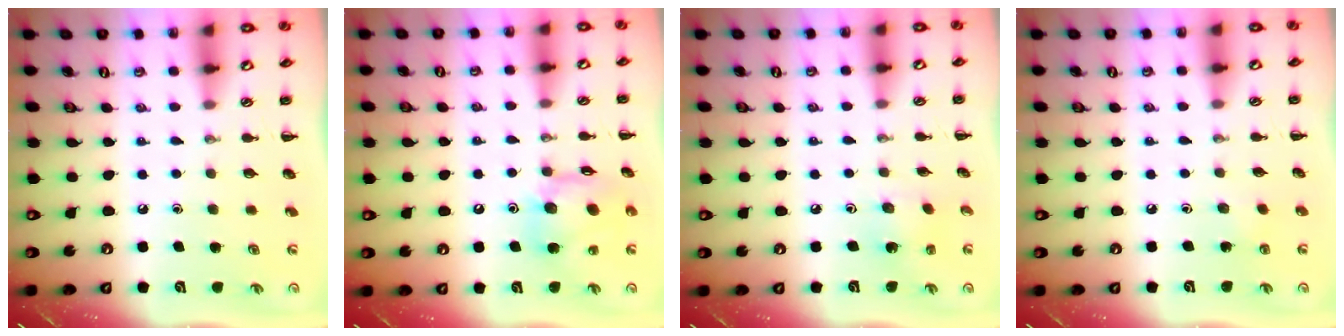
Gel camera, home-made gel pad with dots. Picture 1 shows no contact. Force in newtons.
{"total": 14.7, "press": 14.4, "slide": 3.3}
{"total": 1.4, "press": 1.3, "slide": 0.6}
{"total": 1.4, "press": 1.3, "slide": 0.5}